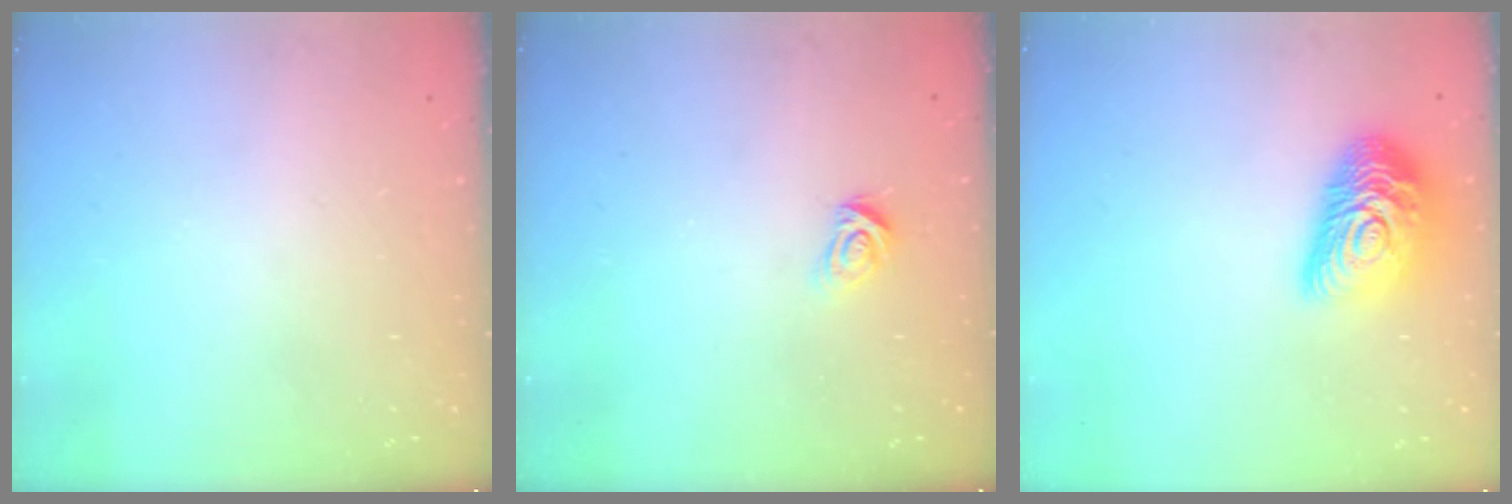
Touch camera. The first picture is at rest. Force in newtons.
{"total": 4.7, "press": 4.6, "slide": 0.5}
{"total": 17.1, "press": 17.1, "slide": 1.1}